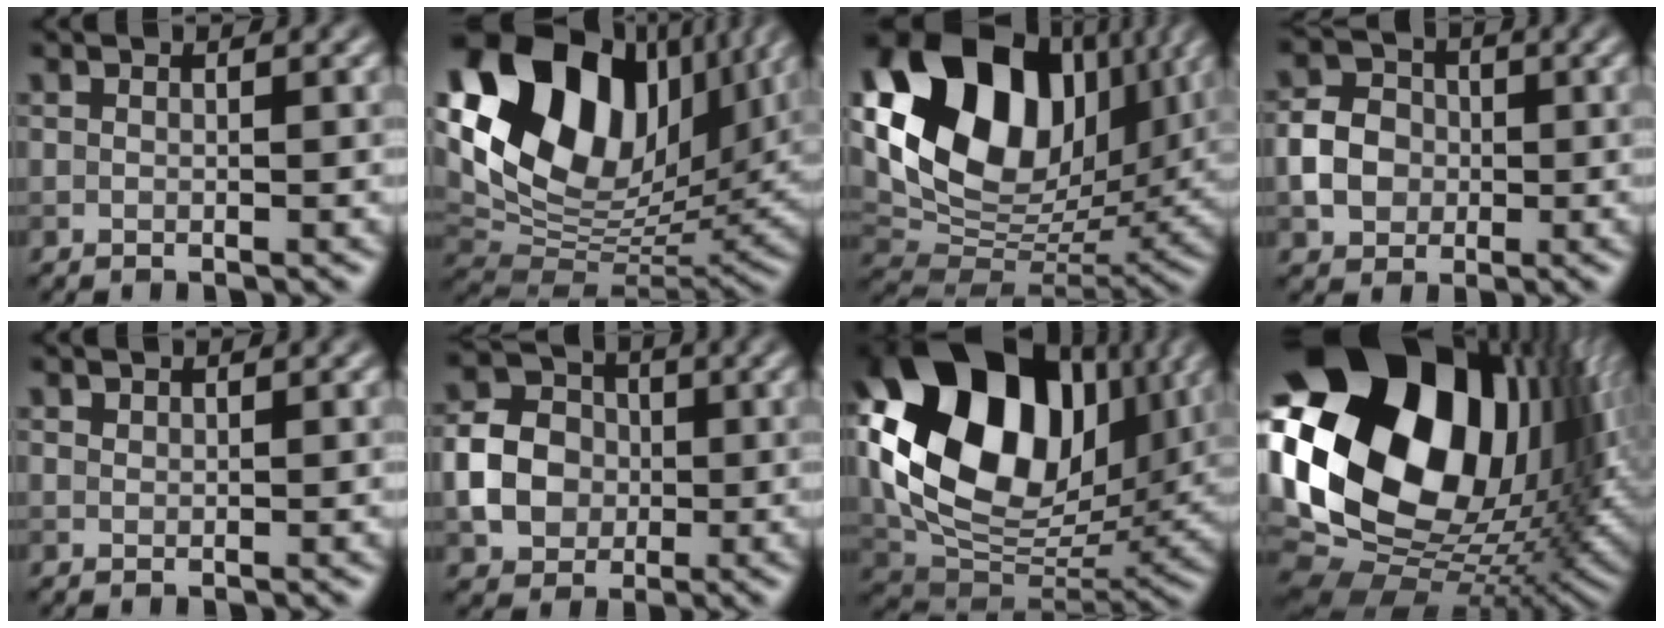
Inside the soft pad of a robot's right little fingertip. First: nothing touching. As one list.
[{"total": 17.3, "force": [8.4, 10.5, 10.9], "torque": [-0.231, 0.036, 0.153]}, {"total": 16.0, "force": [6.4, 10.6, 10.1], "torque": [-0.201, 0.022, 0.119]}, {"total": 4.0, "force": [-0.7, 3.4, 1.9], "torque": [-0.035, 0.005, -0.016]}, {"total": 0.5, "force": [0.5, 0.2, 0.1], "torque": [-0.002, 0.001, 0.013]}, {"total": 5.1, "force": [-0.8, 4.4, 2.6], "torque": [-0.049, 0.007, -0.021]}, {"total": 16.8, "force": [5.3, 11.1, 11.5], "torque": [-0.216, 0.026, 0.096]}, {"total": 21.9, "force": [6.4, 14.8, 14.9], "torque": [-0.301, 0.009, 0.128]}]